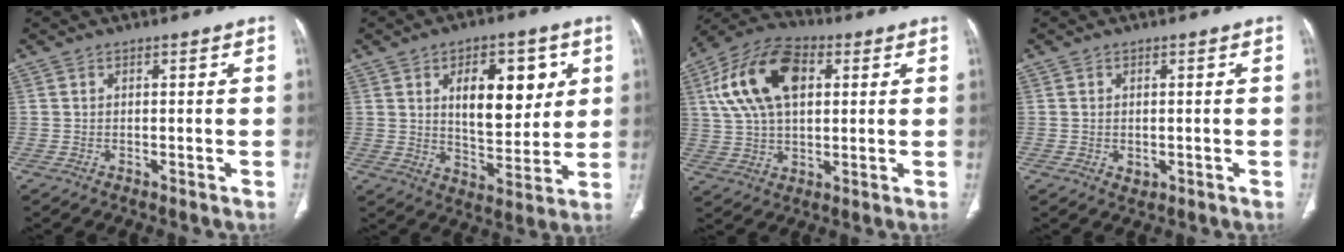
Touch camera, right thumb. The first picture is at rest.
{"total": 15.3, "force": [4.9, 8.0, 12.1], "torque": [-0.135, -0.024, 0.084]}
{"total": 17.2, "force": [4.9, 10.0, 13.1], "torque": [-0.237, 0.011, 0.084]}
{"total": 1.4, "force": [-0.1, 1.1, 0.8], "torque": [-0.013, -0.003, 0.004]}